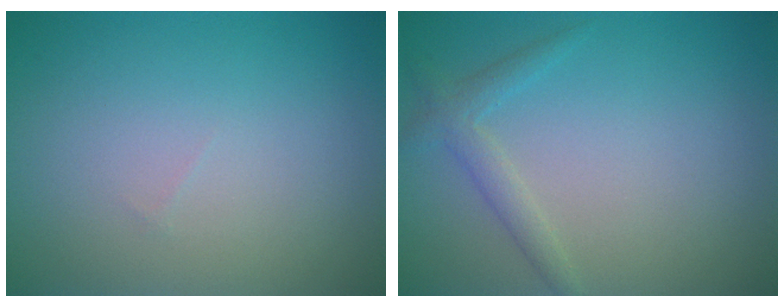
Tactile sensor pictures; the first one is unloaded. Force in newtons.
{"total": 1.9, "press": 1.9, "slide": 0.2}